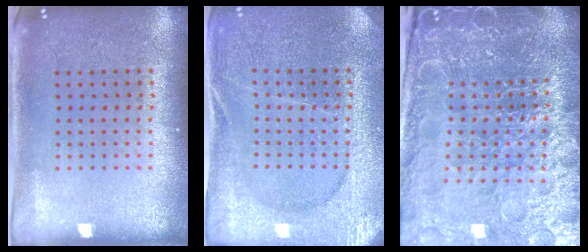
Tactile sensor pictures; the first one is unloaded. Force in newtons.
{"total": 3.0, "press": 2.9, "slide": 0.4}
{"total": 6.1, "press": 5.4, "slide": 2.8}